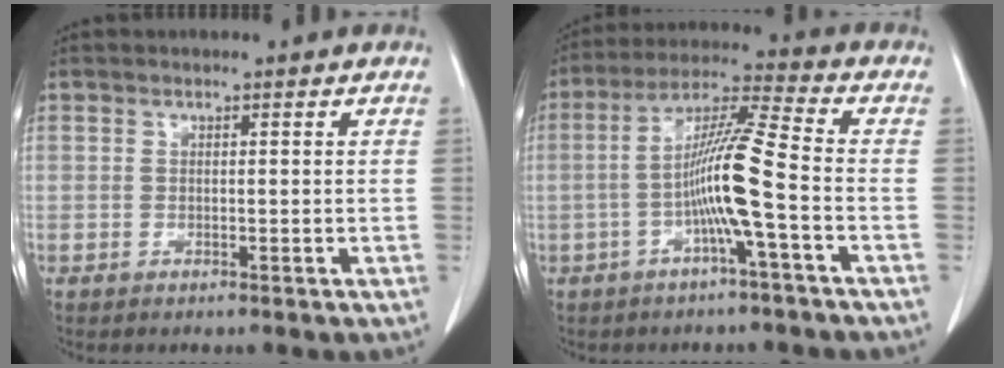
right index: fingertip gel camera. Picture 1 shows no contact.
{"total": 10.0, "force": [-2.7, -0.8, 9.6], "torque": [-0.185, 0.015, -0.055]}